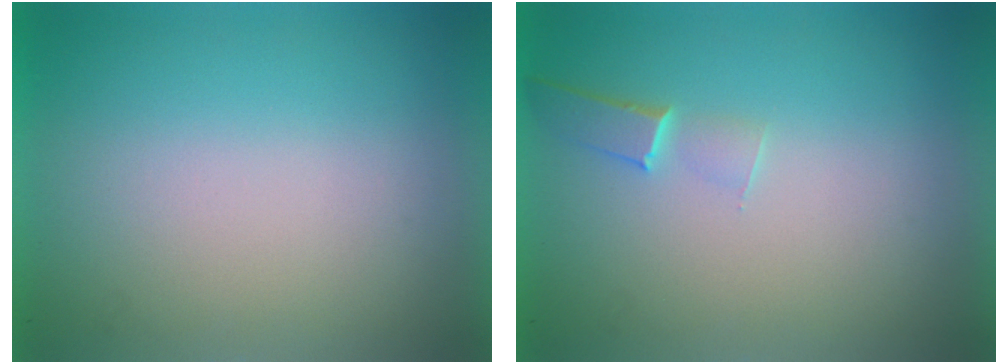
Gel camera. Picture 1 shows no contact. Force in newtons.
{"total": 1.0}